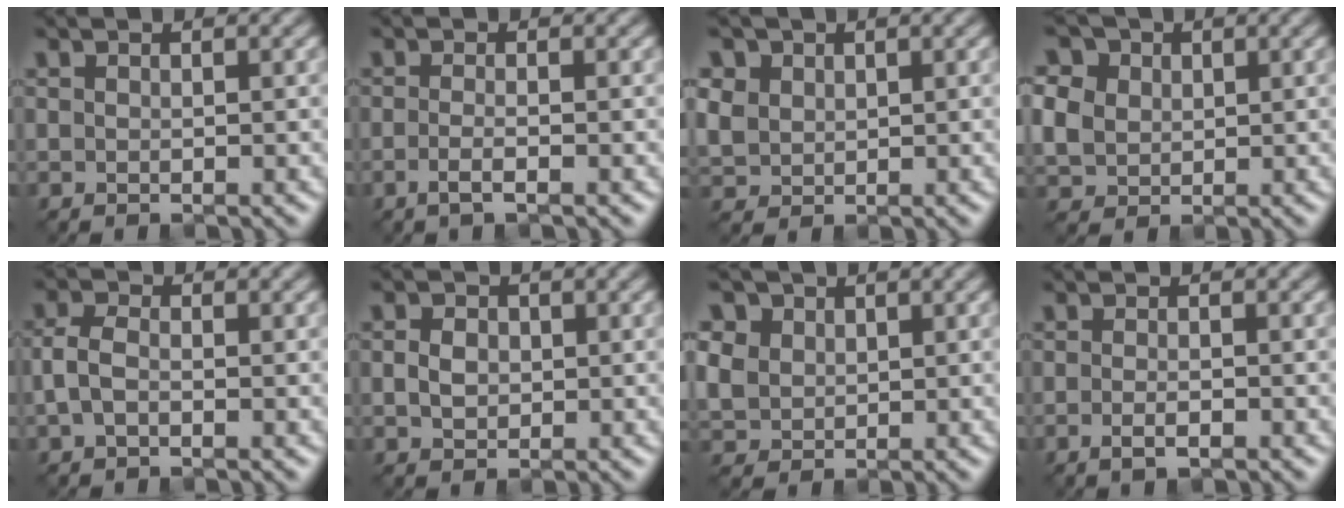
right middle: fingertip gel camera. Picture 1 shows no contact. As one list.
[{"total": 1.7, "force": [-0.7, 0.5, 1.4], "torque": [-0.026, -0.003, -0.019]}, {"total": 3.9, "force": [1.7, 3.2, 1.5], "torque": [-0.068, 0.011, 0.045]}, {"total": 8.4, "force": [3.3, 6.7, 4.0], "torque": [-0.102, 0.026, 0.046]}, {"total": 2.2, "force": [-0.5, 1.3, 1.7], "torque": [-0.041, 0.006, -0.016]}, {"total": 2.1, "force": [0.1, 1.7, 1.2], "torque": [-0.025, 0.000, -0.002]}, {"total": 6.1, "force": [2.7, 4.8, 2.7], "torque": [-0.100, 0.017, 0.047]}, {"total": 1.6, "force": [-0.8, 0.5, 1.3], "torque": [-0.026, -0.004, -0.017]}]